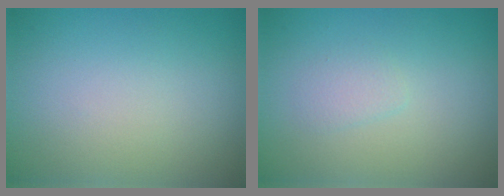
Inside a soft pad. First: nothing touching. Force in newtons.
{"total": 1.0, "press": 1.0, "slide": 0.1}